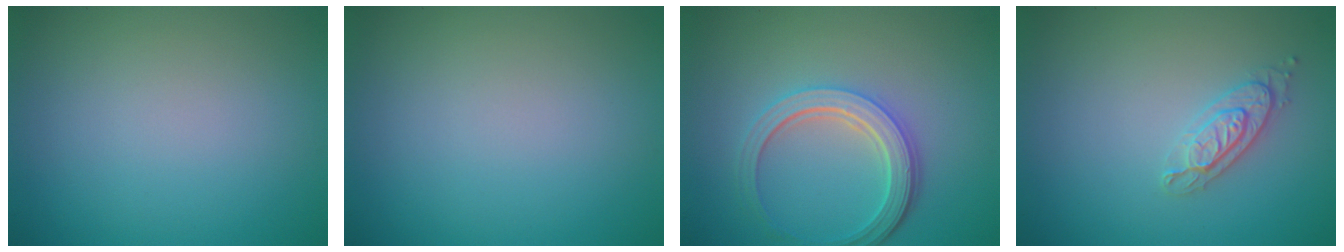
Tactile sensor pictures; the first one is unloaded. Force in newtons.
{"total": 0.0}
{"total": 4.7, "press": 3.5, "slide": 3.1}
{"total": 2.1, "press": 2.1, "slide": 0.5}